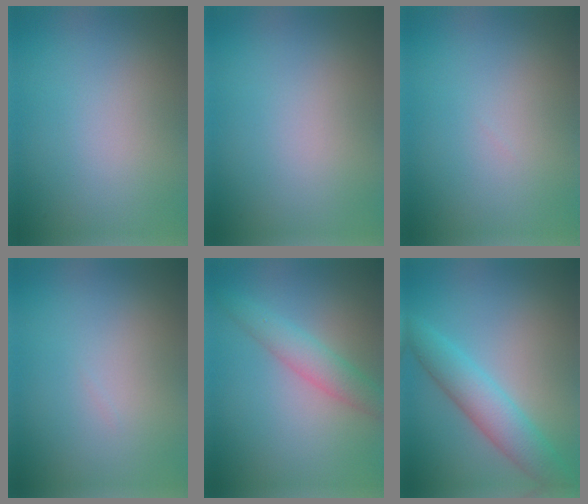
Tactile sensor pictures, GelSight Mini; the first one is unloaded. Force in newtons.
{"total": 0.0}
{"total": 0.0}
{"total": 0.0}
{"total": 2.9, "press": 2.9, "slide": 0.1}
{"total": 4.6, "press": 4.6, "slide": 0.1}